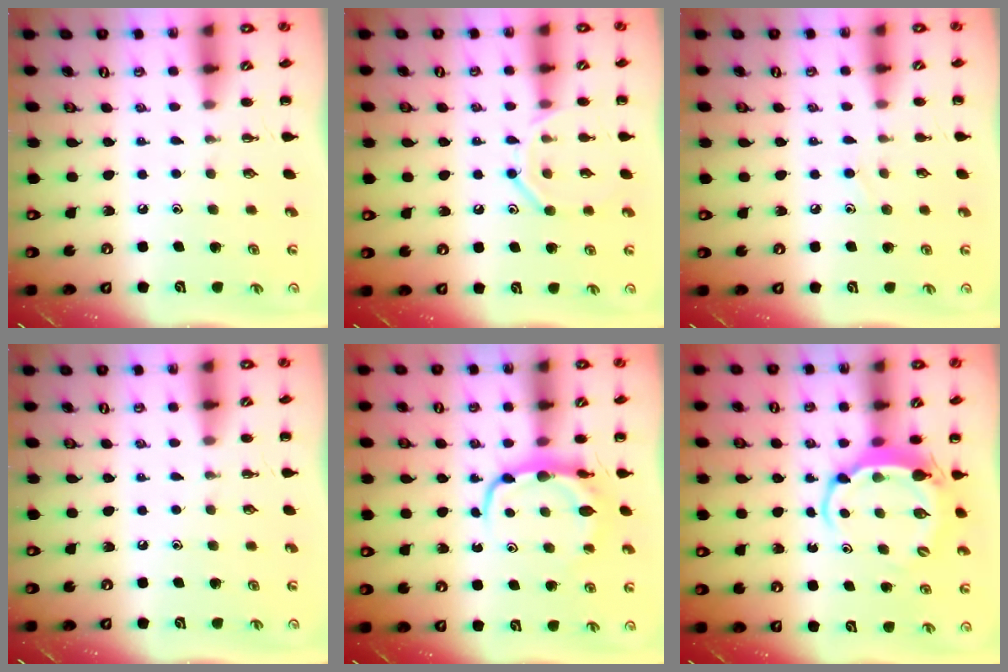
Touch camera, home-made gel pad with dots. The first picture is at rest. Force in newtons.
{"total": 10.3, "press": 10.3, "slide": 1.0}
{"total": 5.7, "press": 5.3, "slide": 1.9}
{"total": 0.0}
{"total": 6.9, "press": 6.9, "slide": 1.0}
{"total": 6.3, "press": 6.2, "slide": 1.2}